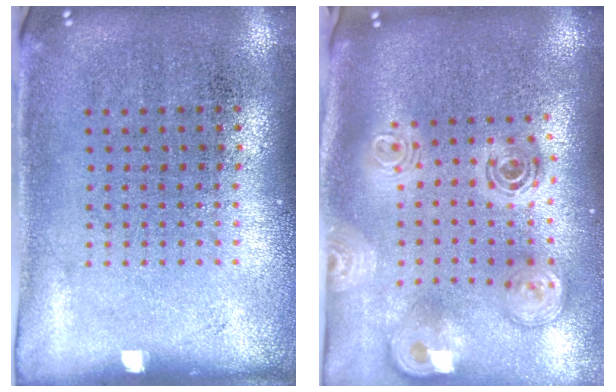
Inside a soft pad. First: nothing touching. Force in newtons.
{"total": 3.0, "press": 2.0, "slide": 2.1}